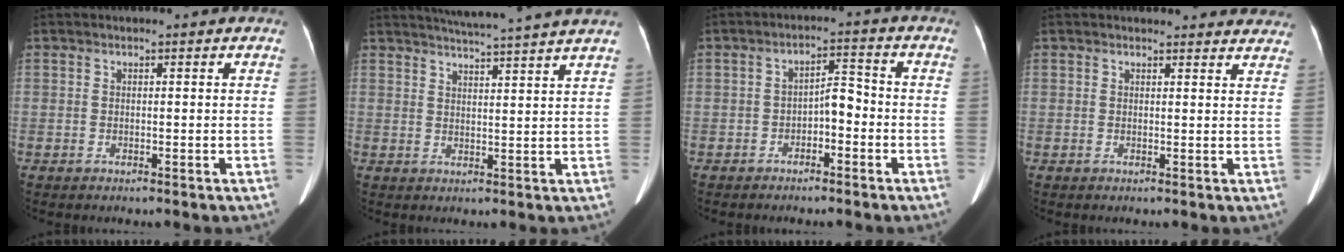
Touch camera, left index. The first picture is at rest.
{"total": 12.8, "force": [11.6, -1.5, 5.2], "torque": [-0.087, -0.008, 0.145]}
{"total": 3.7, "force": [-1.5, 1.5, 3.0], "torque": [-0.050, 0.020, -0.027]}
{"total": 11.2, "force": [10.7, 2.5, 2.1], "torque": [0.008, -0.005, 0.094]}